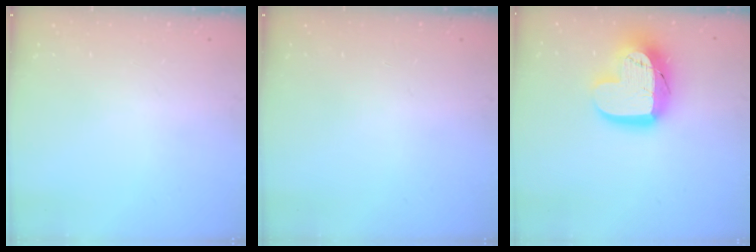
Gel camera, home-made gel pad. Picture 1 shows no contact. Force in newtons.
{"total": 0.0}
{"total": 17.0, "press": 17.0, "slide": 1.3}